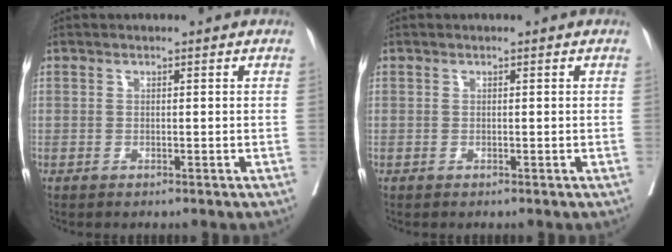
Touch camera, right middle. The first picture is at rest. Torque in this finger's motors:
{"motor_torque": [0.00, 0.00, 0.00, 0.00]}